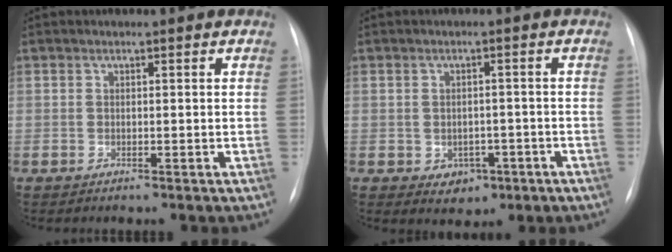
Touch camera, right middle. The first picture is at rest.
{"total": 3.9, "force": [-1.5, 3.1, 1.9], "torque": [-0.019, 0.011, -0.005]}